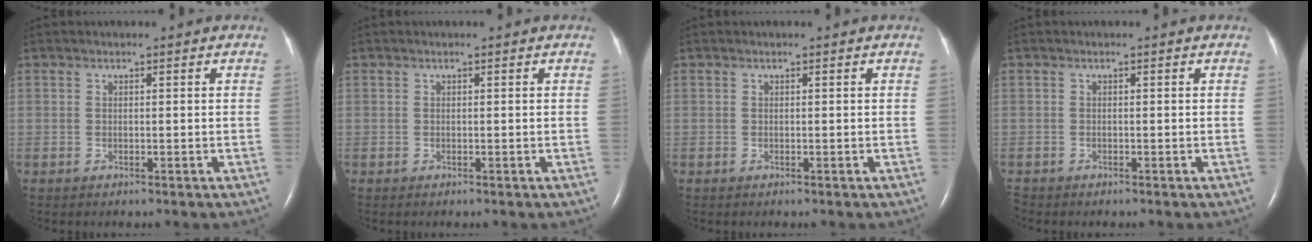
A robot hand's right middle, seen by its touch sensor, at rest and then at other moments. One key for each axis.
{"total": 0.0}
{"total": 0.0}
{"total": 0.7, "fx": -0.7, "fy": 0.2, "fz": 0.1, "tx": -0.006, "ty": -0.003, "tz": -0.013}